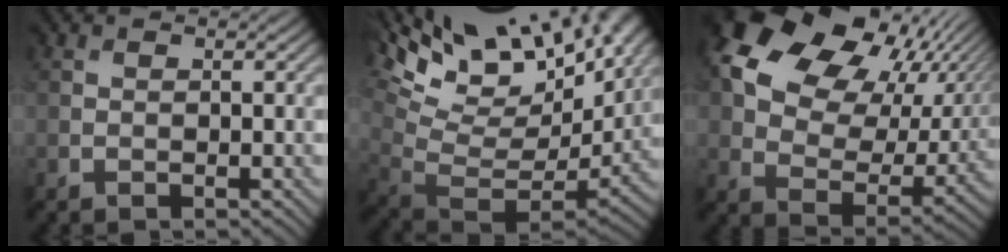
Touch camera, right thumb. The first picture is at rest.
{"total": 18.5, "force": [9.9, 8.0, 13.4], "torque": [-0.225, 0.036, 0.202]}
{"total": 18.4, "force": [8.9, 11.7, 11.1], "torque": [-0.216, 0.038, 0.155]}